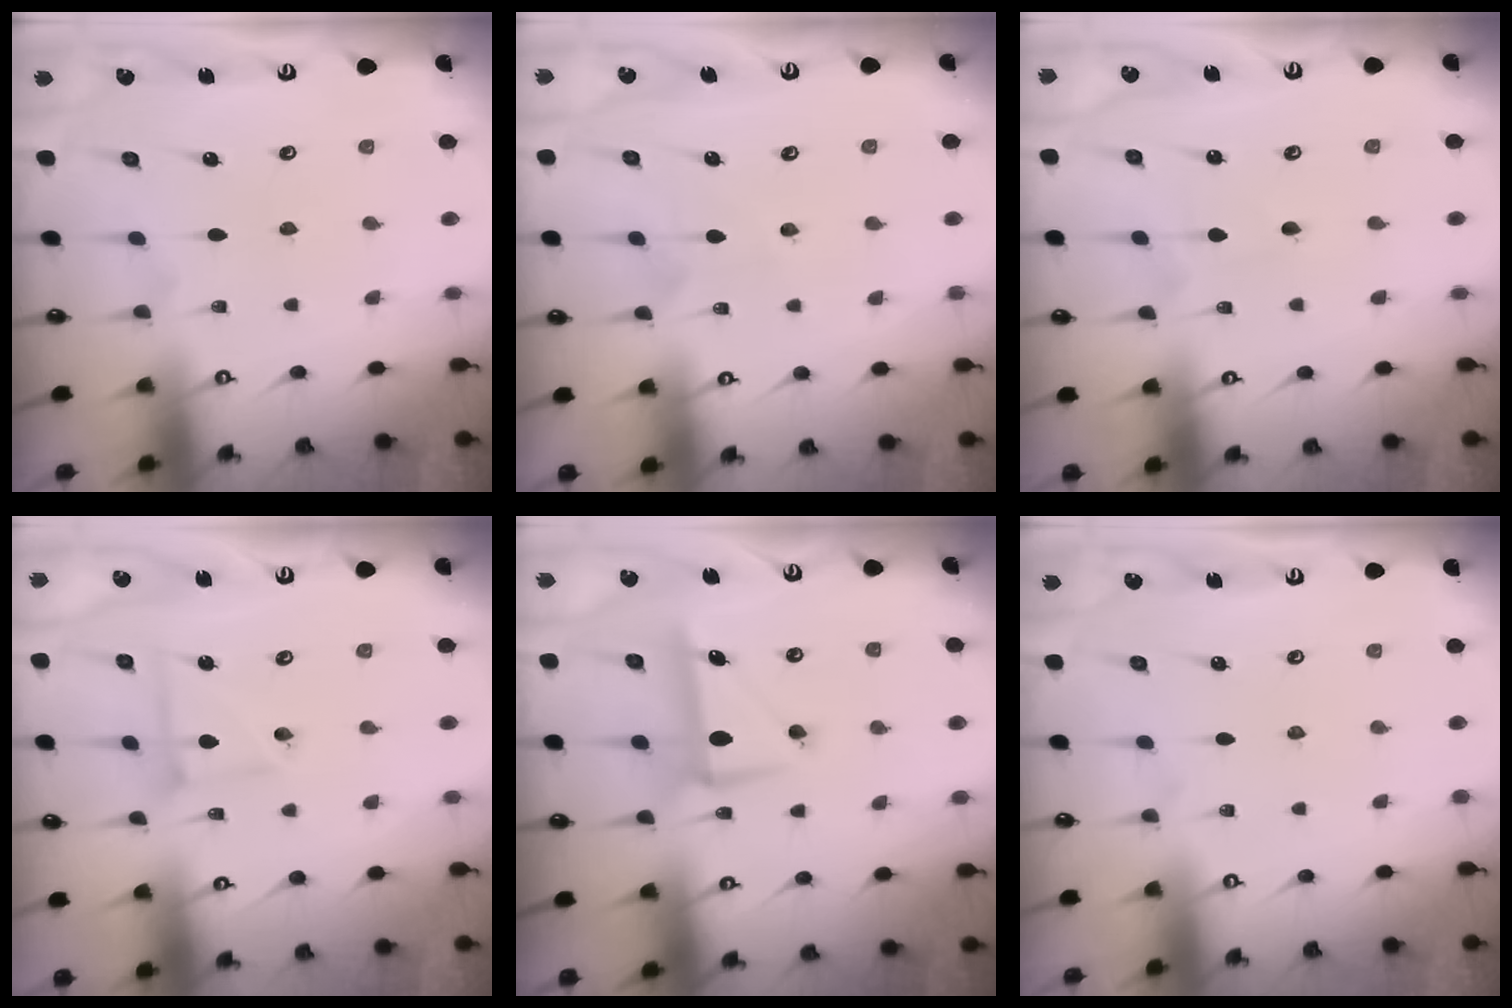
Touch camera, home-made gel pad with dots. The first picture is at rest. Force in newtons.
{"total": 3.7, "press": 3.7, "slide": 0.4}
{"total": 1.6, "press": 1.6, "slide": 0.1}
{"total": 5.3, "press": 5.3, "slide": 0.5}
{"total": 7.6, "press": 7.5, "slide": 1.1}
{"total": 0.0}